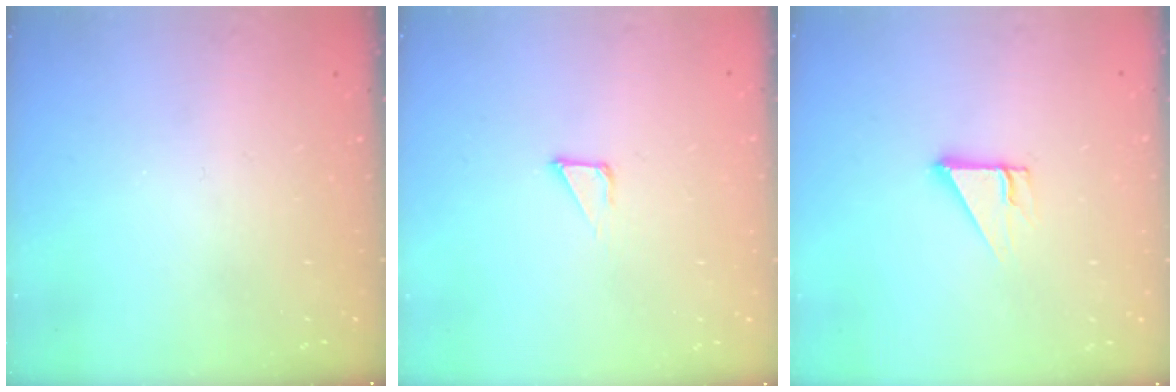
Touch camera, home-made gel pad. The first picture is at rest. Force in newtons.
{"total": 2.8, "press": 2.8, "slide": 0.1}
{"total": 3.7, "press": 3.7, "slide": 0.2}